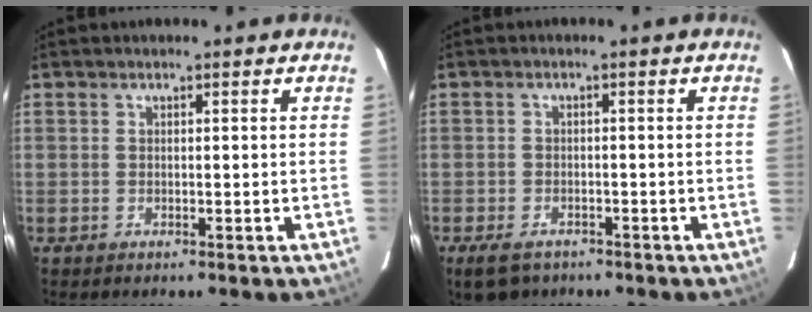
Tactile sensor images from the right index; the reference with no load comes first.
{"total": 5.8, "force": [-4.0, 3.4, 2.3], "torque": [-0.061, -0.007, -0.064]}